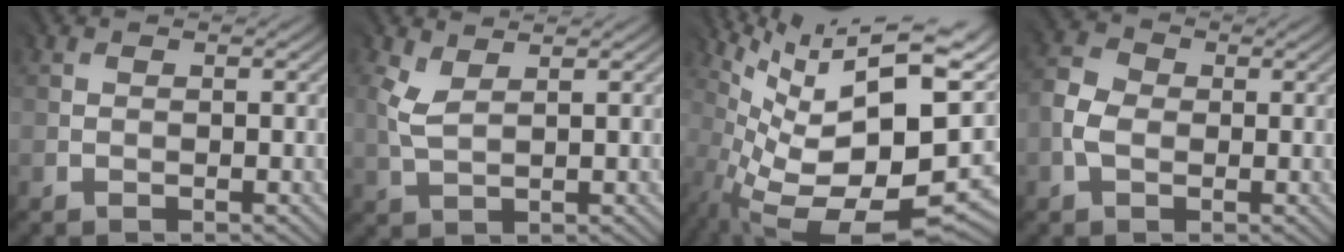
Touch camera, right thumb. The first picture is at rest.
{"total": 2.0, "force": [1.4, 0.6, 1.3], "torque": [-0.048, 0.002, 0.032]}
{"total": 16.1, "force": [0.8, 4.9, 15.3], "torque": [-0.257, -0.004, 0.048]}
{"total": 3.2, "force": [-1.1, 2.4, 1.8], "torque": [-0.050, 0.004, -0.028]}